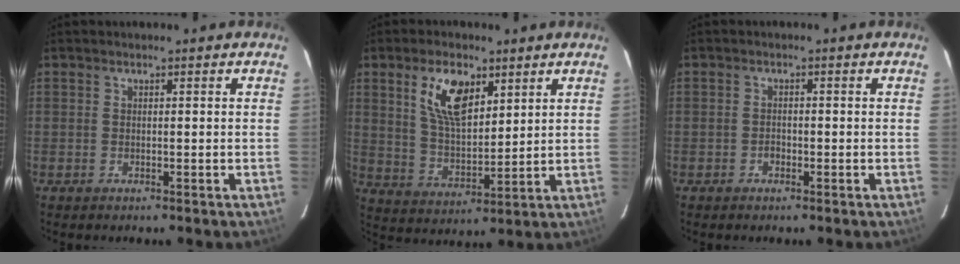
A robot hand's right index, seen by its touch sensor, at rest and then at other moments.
{"total": 10.7, "force": [5.2, 5.2, 7.8], "torque": [-0.144, 0.009, 0.108]}
{"total": 1.2, "force": [-0.6, 0.9, 0.6], "torque": [-0.010, 0.003, -0.009]}